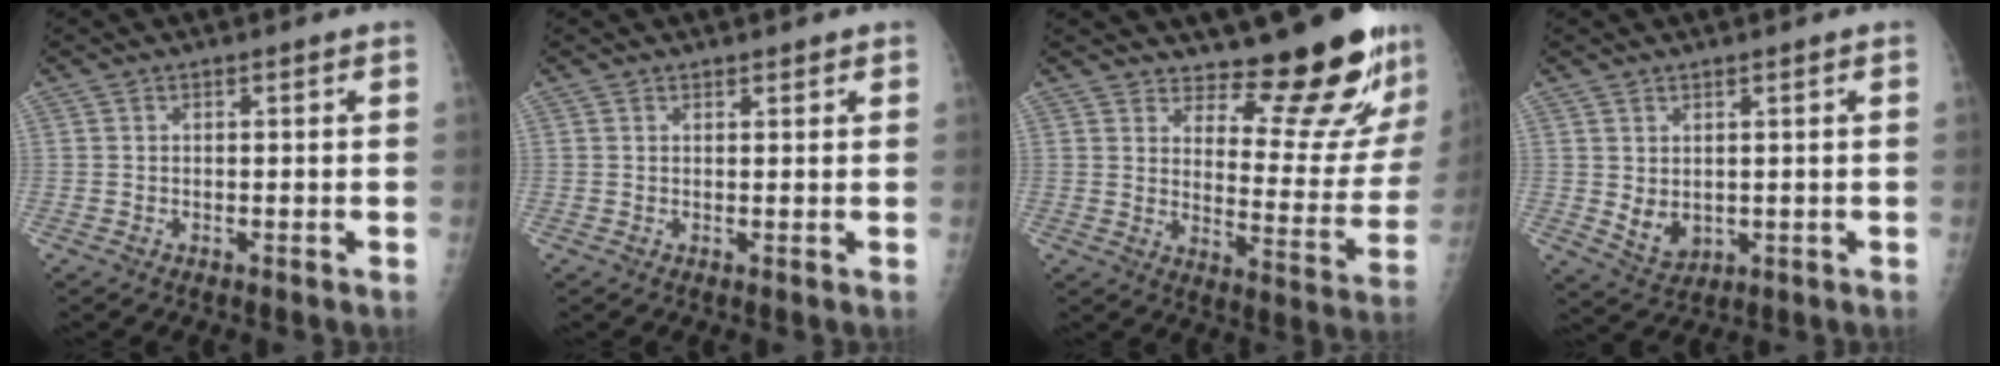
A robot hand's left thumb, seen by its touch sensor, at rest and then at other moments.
{"total": 1.0, "force": [0.9, 0.5, 0.2], "torque": [0.004, -0.005, 0.010]}
{"total": 16.0, "force": [13.8, 3.6, 7.2], "torque": [-0.054, -0.146, 0.181]}
{"total": 4.4, "force": [0.6, 3.3, 2.8], "torque": [-0.037, -0.016, 0.028]}